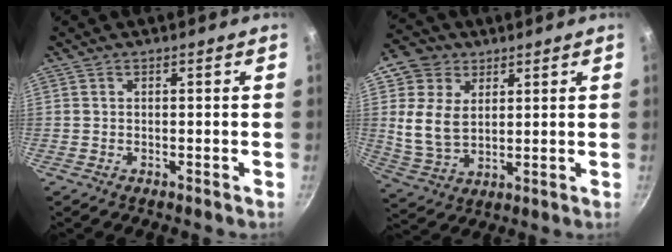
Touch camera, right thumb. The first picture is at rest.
{"total": 11.3, "force": [3.6, 8.6, 6.3], "torque": [-0.095, -0.016, 0.069]}